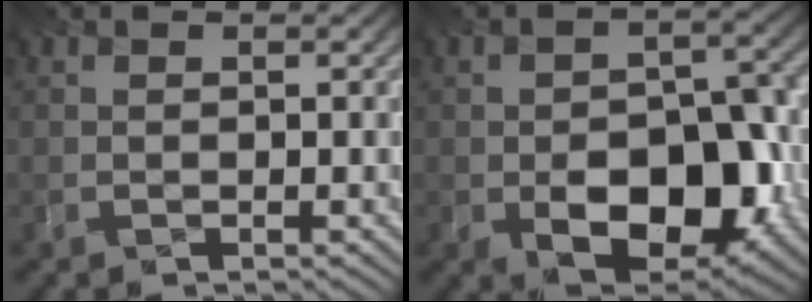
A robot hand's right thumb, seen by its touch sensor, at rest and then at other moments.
{"total": 12.5, "force": [-4.7, 7.2, 9.0], "torque": [-0.134, -0.018, -0.075]}